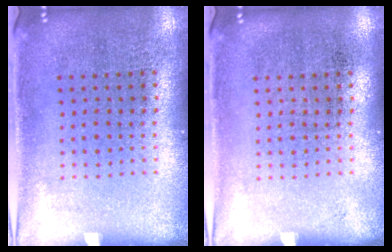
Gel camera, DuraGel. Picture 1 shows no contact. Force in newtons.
{"total": 0.0}